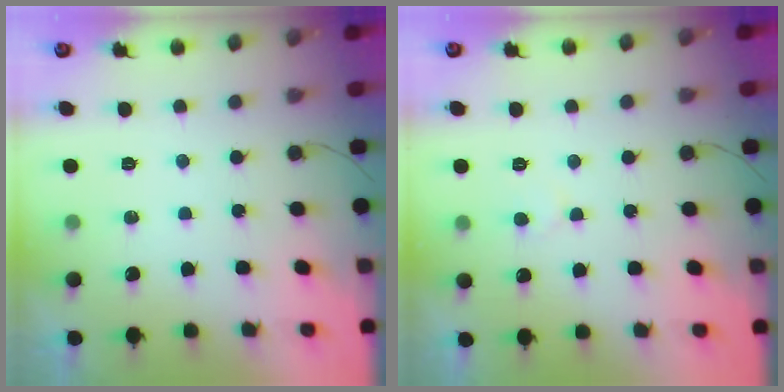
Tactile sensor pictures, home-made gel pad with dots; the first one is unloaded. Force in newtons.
{"total": 2.4, "press": 2.4, "slide": 0.2}